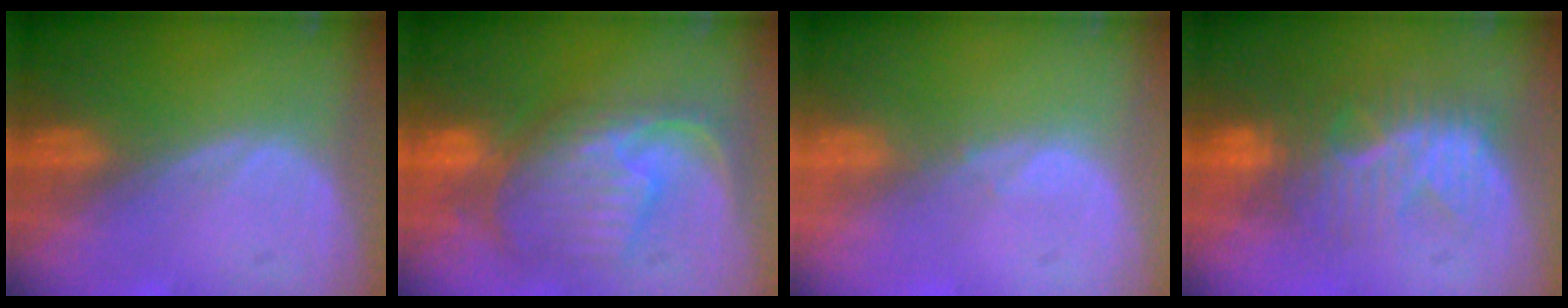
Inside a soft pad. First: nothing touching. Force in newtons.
{"total": 10.5, "press": 9.4, "slide": 4.6}
{"total": 0.5, "press": 0.5, "slide": 0.2}
{"total": 9.5, "press": 8.6, "slide": 4.1}